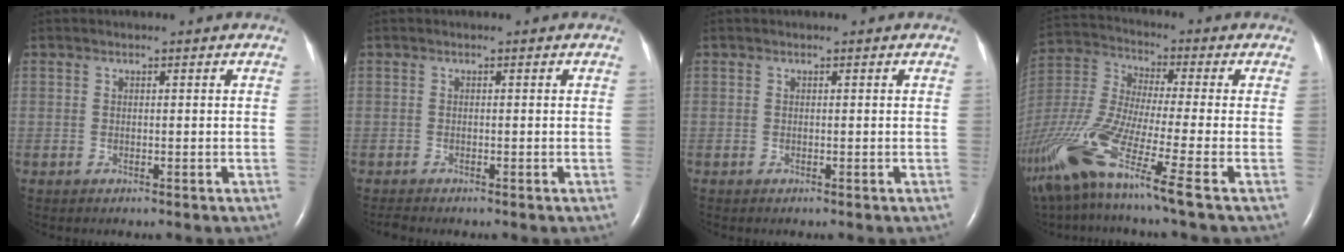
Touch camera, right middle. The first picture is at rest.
{"total": 0.8, "force": [-0.7, -0.1, 0.2], "torque": [-0.011, -0.006, -0.014]}
{"total": 0.0}
{"total": 19.5, "force": [-11.6, 0.3, 15.6], "torque": [-0.374, -0.061, -0.227]}